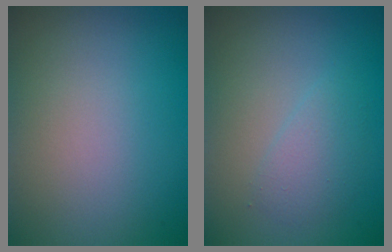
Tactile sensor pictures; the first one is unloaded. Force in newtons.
{"total": 1.8, "press": 1.8, "slide": 0.2}